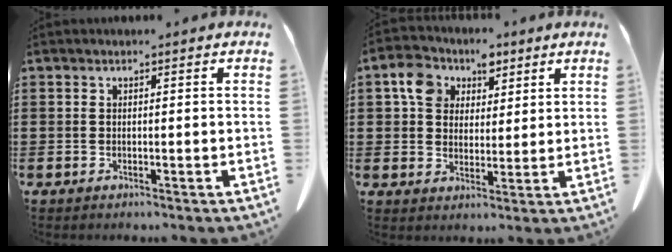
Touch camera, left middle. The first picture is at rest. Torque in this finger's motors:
{"motor_torque": [2.14, 0.00, 0.54, 0.10]}